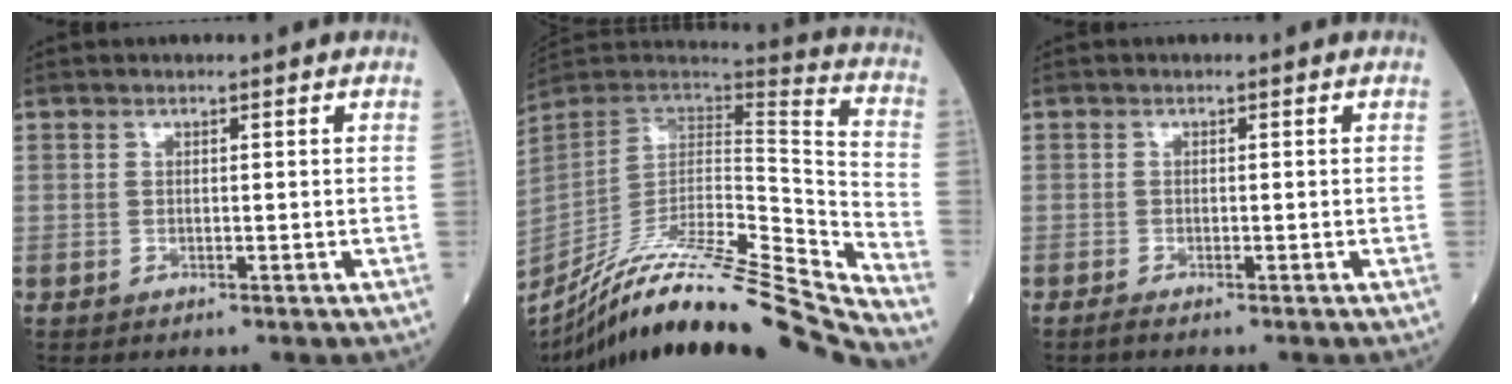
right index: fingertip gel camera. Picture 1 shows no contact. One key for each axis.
{"total": 32.3, "fx": -28.6, "fy": -1.0, "fz": 15.0, "tx": -0.194, "ty": -0.046, "tz": -0.442}
{"total": 0.8, "fx": -0.8, "fy": -0.1, "fz": 0.4, "tx": -0.012, "ty": -0.002, "tz": -0.017}